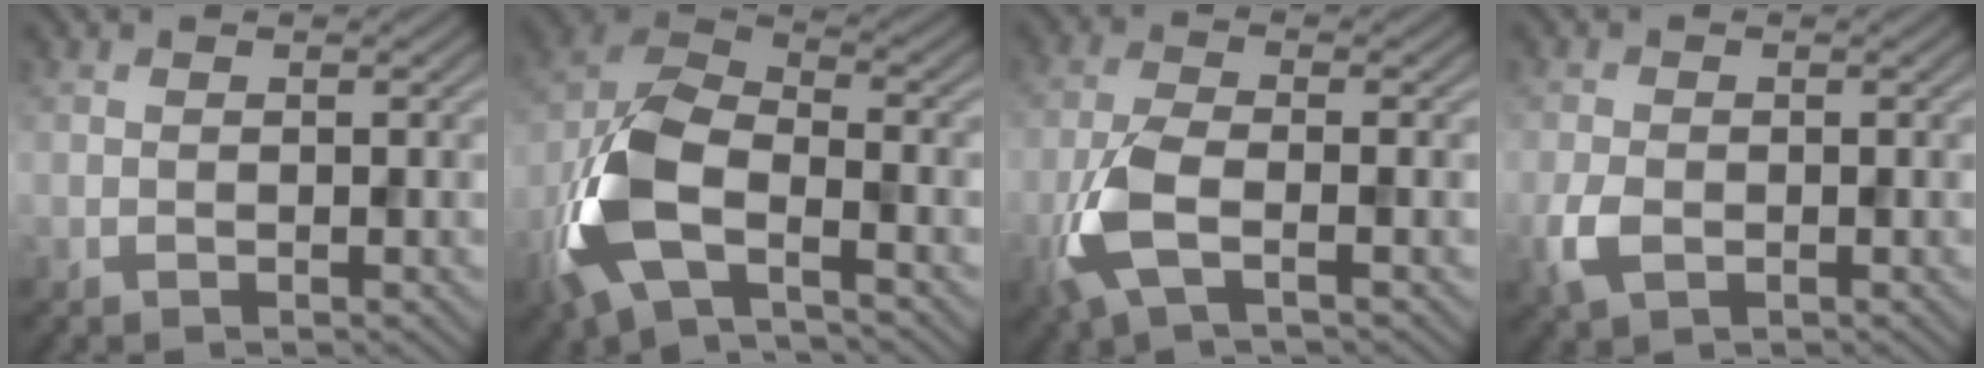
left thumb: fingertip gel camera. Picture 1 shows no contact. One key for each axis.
{"total": 10.7, "fx": -4.6, "fy": 5.0, "fz": 8.2, "tx": -0.194, "ty": -0.005, "tz": -0.108}
{"total": 6.2, "fx": -2.1, "fy": 2.3, "fz": 5.3, "tx": -0.129, "ty": -0.004, "tz": -0.055}
{"total": 3.0, "fx": -1.0, "fy": 1.9, "fz": 2.1, "tx": -0.058, "ty": -0.006, "tz": -0.024}